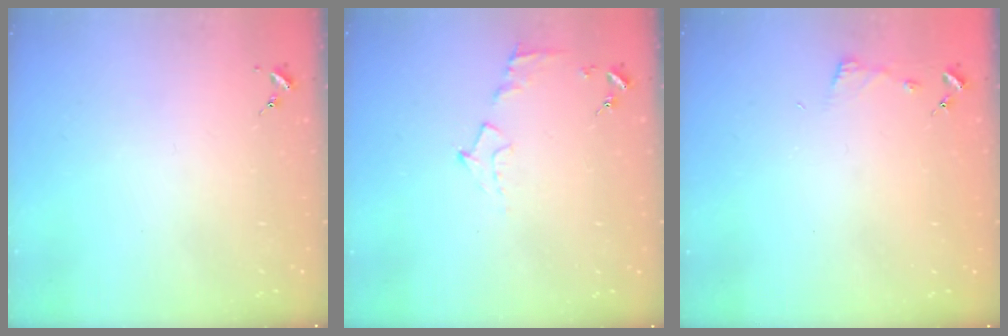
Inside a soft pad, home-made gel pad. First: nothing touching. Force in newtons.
{"total": 7.0, "press": 7.0, "slide": 0.7}
{"total": 2.9, "press": 2.9, "slide": 0.3}